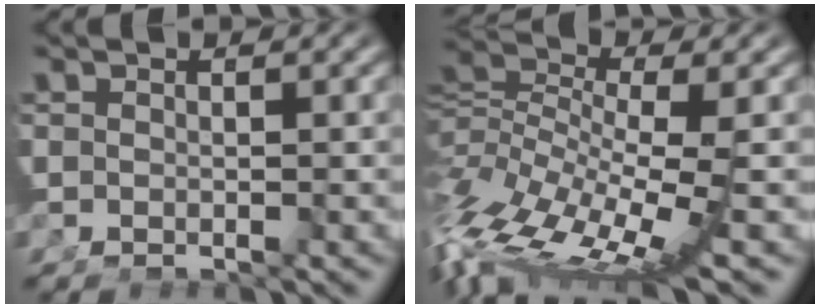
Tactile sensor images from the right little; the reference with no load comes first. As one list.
[{"total": 9.7, "force": [-2.1, 6.1, 7.2], "torque": [-0.154, -0.049, -0.016]}]